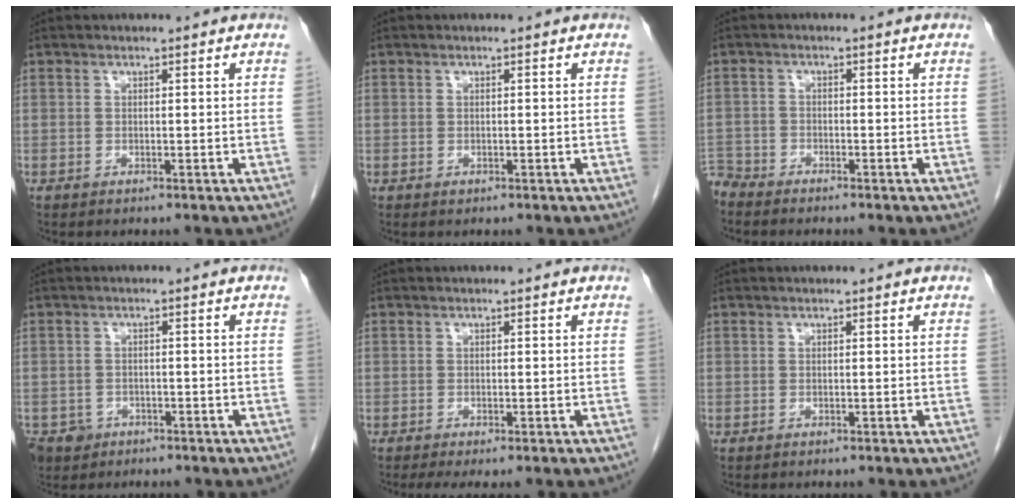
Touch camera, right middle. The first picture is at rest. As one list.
[{"total": 0.0}, {"total": 3.7, "force": [-3.7, 0.6, 0.0], "torque": [0.005, -0.010, -0.070]}, {"total": 5.0, "force": [-3.0, 3.9, 1.0], "torque": [-0.019, 0.004, -0.046]}, {"total": 2.4, "force": [-1.6, 0.4, 1.7], "torque": [-0.026, -0.009, -0.025]}, {"total": 0.0}]